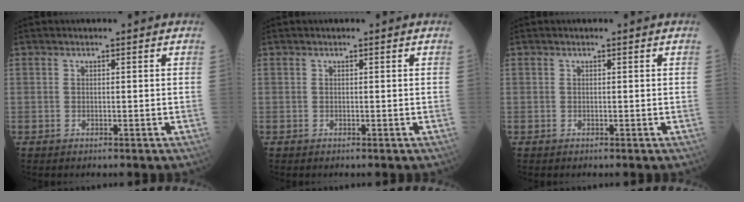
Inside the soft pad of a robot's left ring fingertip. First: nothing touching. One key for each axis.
{"total": 0.0}
{"total": 0.0}